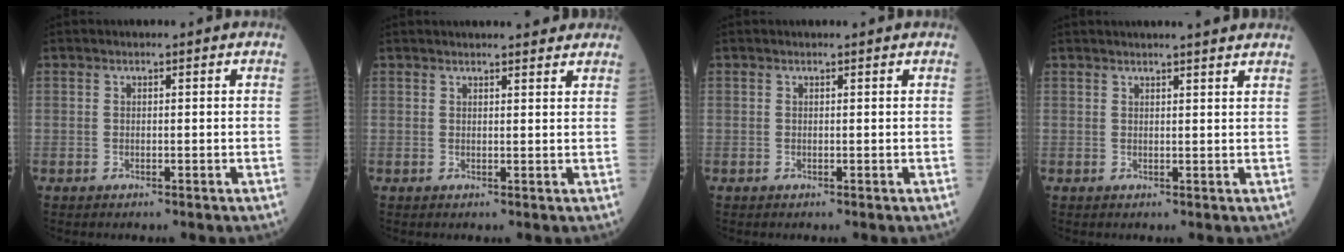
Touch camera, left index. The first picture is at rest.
{"total": 6.1, "force": [5.5, 0.9, 2.3], "torque": [-0.029, 0.012, 0.060]}
{"total": 0.6, "force": [0.6, -0.1, 0.1], "torque": [-0.003, -0.001, 0.007]}
{"total": 6.0, "force": [5.5, -0.2, 2.5], "torque": [-0.037, 0.012, 0.058]}